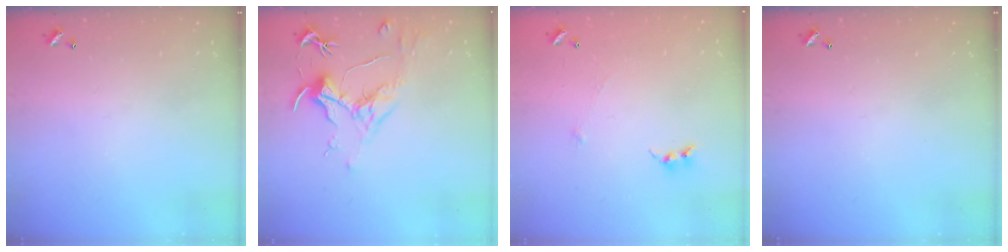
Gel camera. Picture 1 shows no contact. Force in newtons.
{"total": 1.6, "press": 1.4, "slide": 0.7}
{"total": 4.1, "press": 4.1, "slide": 0.2}
{"total": 0.0}